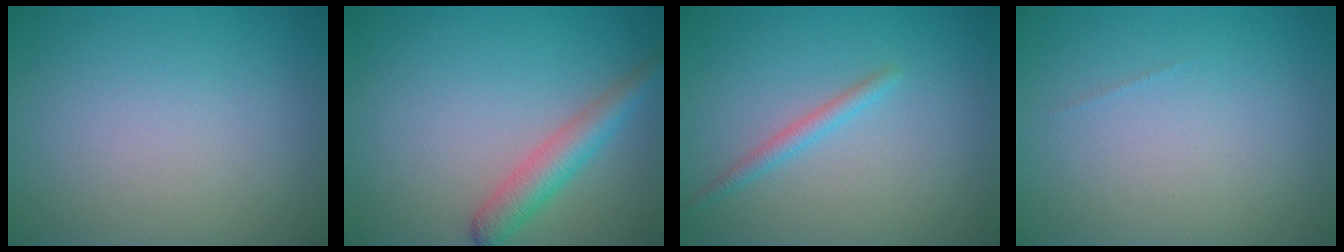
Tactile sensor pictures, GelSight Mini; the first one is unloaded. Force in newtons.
{"total": 3.3, "press": 3.3, "slide": 0.1}
{"total": 1.4, "press": 1.4, "slide": 0.1}
{"total": 0.0}